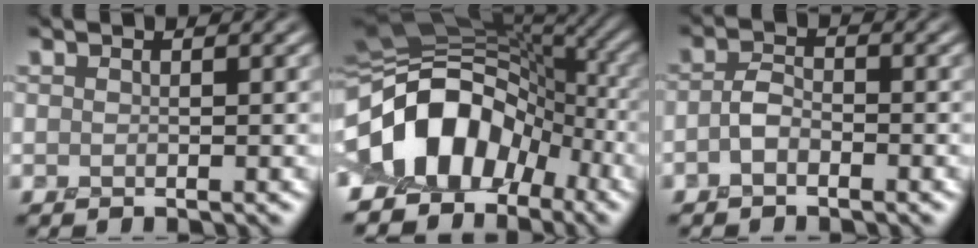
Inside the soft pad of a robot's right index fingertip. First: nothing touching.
{"total": 10.5, "force": [-5.1, 6.4, 6.6], "torque": [-0.104, 0.019, -0.102]}
{"total": 1.4, "force": [-1.0, 0.7, 0.7], "torque": [-0.017, 0.007, -0.020]}